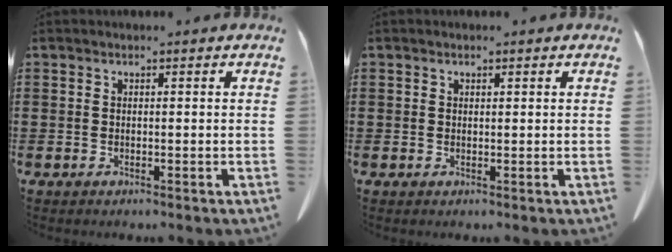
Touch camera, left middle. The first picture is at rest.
{"total": 0.5, "force": [0.4, 0.3, 0.1], "torque": [-0.004, 0.000, 0.009]}